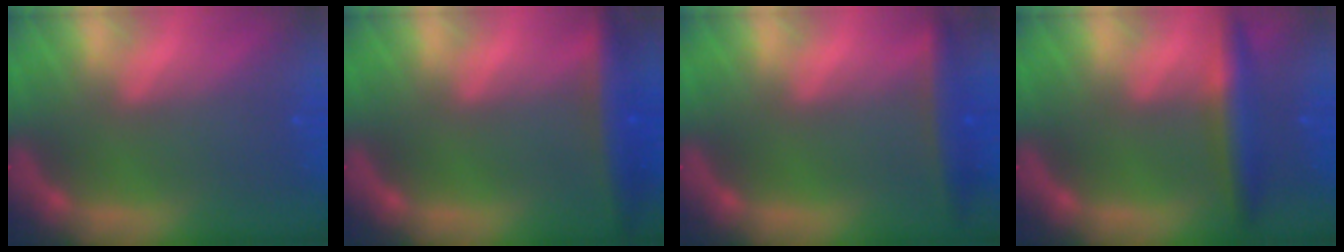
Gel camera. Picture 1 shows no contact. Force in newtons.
{"total": 5.5}
{"total": 4.0}
{"total": 4.5}